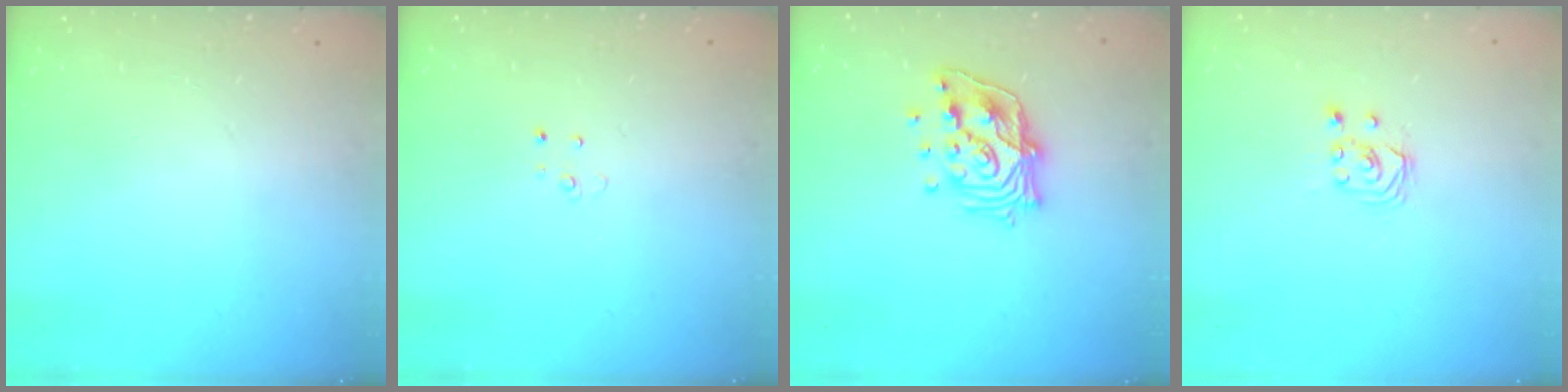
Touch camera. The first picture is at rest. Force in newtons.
{"total": 2.5, "press": 2.5, "slide": 0.2}
{"total": 14.7, "press": 14.6, "slide": 1.3}
{"total": 2.6, "press": 2.6, "slide": 0.3}